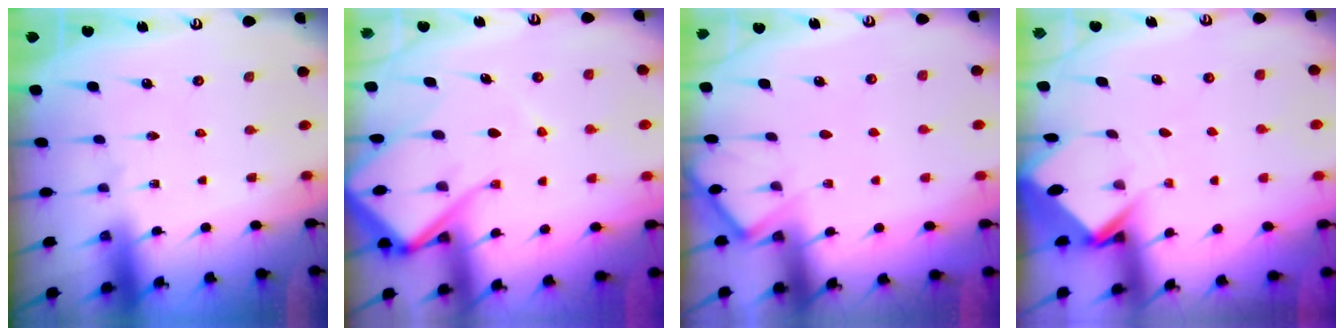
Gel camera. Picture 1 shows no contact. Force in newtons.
{"total": 12.0, "press": 11.9, "slide": 1.4}
{"total": 6.2, "press": 6.2, "slide": 0.4}
{"total": 3.8, "press": 3.8, "slide": 0.2}